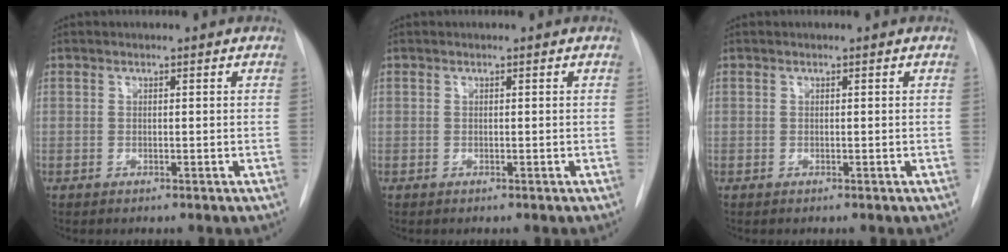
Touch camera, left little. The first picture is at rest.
{"total": 0.0}
{"total": 0.0}